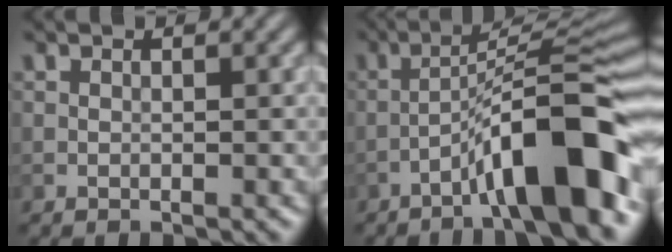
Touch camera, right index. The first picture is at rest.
{"total": 10.5, "force": [-5.4, 1.7, 8.9], "torque": [-0.131, 0.032, -0.084]}